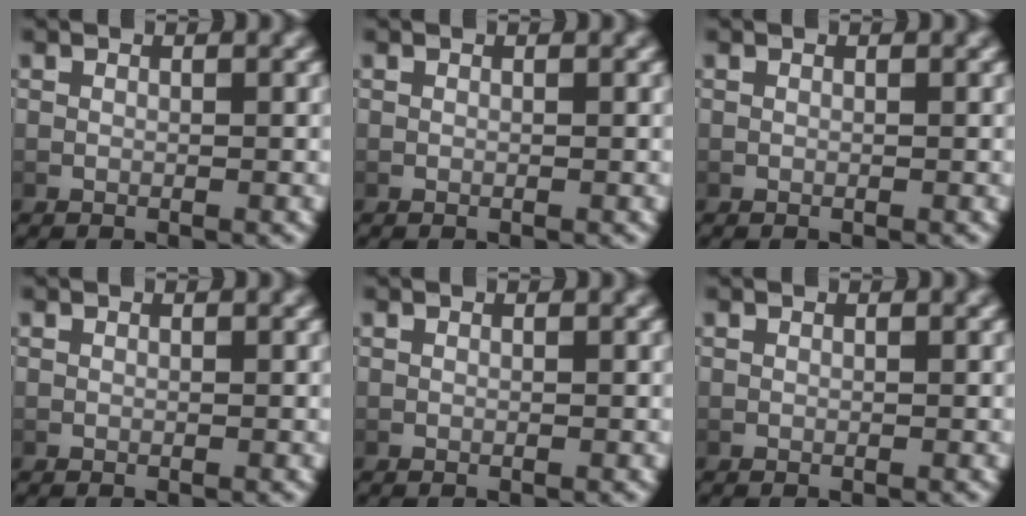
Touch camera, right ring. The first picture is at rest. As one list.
[{"total": 0.7, "force": [0.0, -0.6, -0.1], "torque": [0.009, -0.007, 0.007]}, {"total": 0.0}, {"total": 0.0}, {"total": 0.0}, {"total": 0.0}]